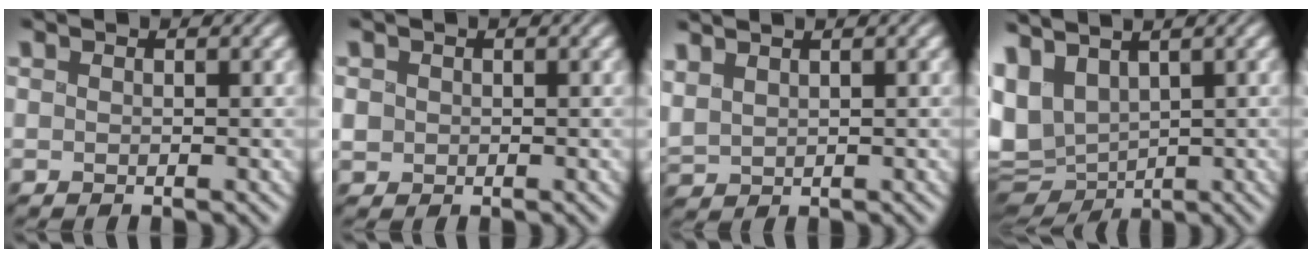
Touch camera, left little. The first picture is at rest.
{"total": 0.9, "force": [-0.1, 0.9, -0.1], "torque": [-0.004, -0.003, 0.005]}
{"total": 2.0, "force": [1.6, 0.7, 0.9], "torque": [-0.023, 0.011, 0.032]}
{"total": 7.1, "force": [0.6, 4.8, 5.2], "torque": [-0.106, -0.003, 0.044]}